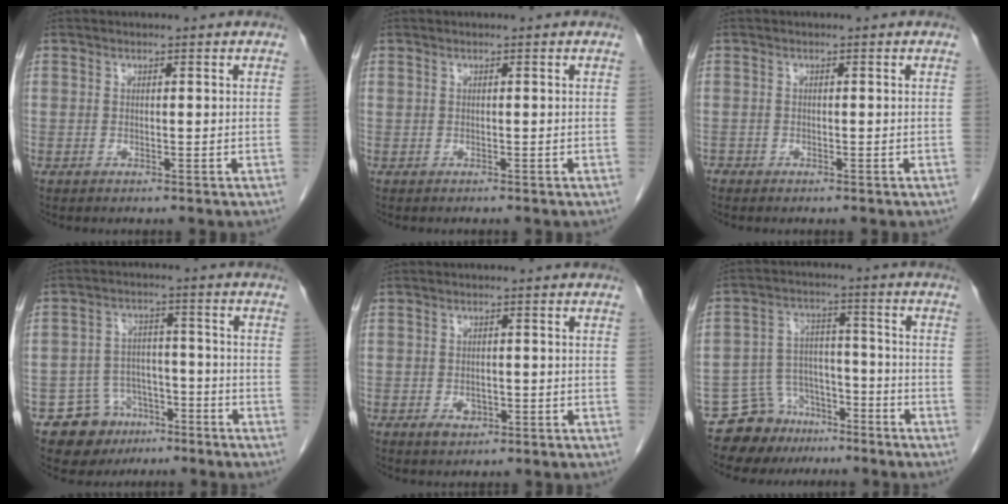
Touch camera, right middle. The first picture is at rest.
{"total": 0.0}
{"total": 0.7, "force": [-0.6, 0.4, 0.0], "torque": [-0.006, 0.001, -0.013]}
{"total": 7.9, "force": [-5.0, 5.9, 1.4], "torque": [-0.024, 0.016, -0.073]}
{"total": 2.2, "force": [-1.0, 1.5, 1.4], "torque": [-0.022, 0.002, -0.008]}
{"total": 8.6, "force": [-6.8, 5.3, 0.4], "torque": [-0.011, 0.040, -0.112]}